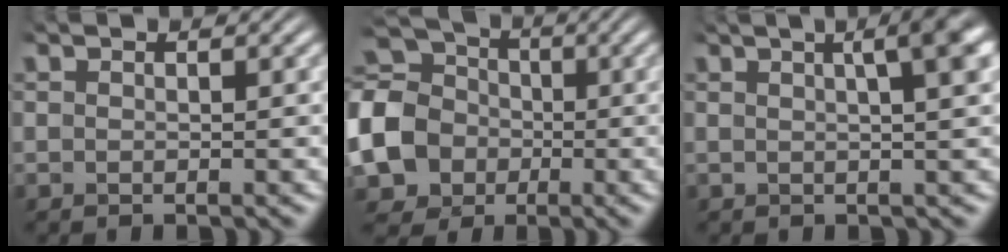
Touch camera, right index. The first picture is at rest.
{"total": 12.7, "force": [-0.3, 11.4, 5.5], "torque": [-0.139, -0.041, -0.005]}
{"total": 9.0, "force": [3.8, 3.6, 7.3], "torque": [-0.072, 0.044, 0.040]}